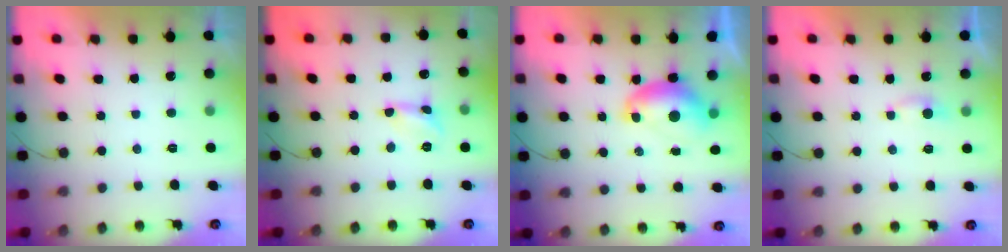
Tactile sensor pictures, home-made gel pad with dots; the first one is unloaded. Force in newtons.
{"total": 2.3, "press": 2.3, "slide": 0.2}
{"total": 7.9, "press": 7.8, "slide": 0.8}
{"total": 2.3, "press": 2.3, "slide": 0.3}